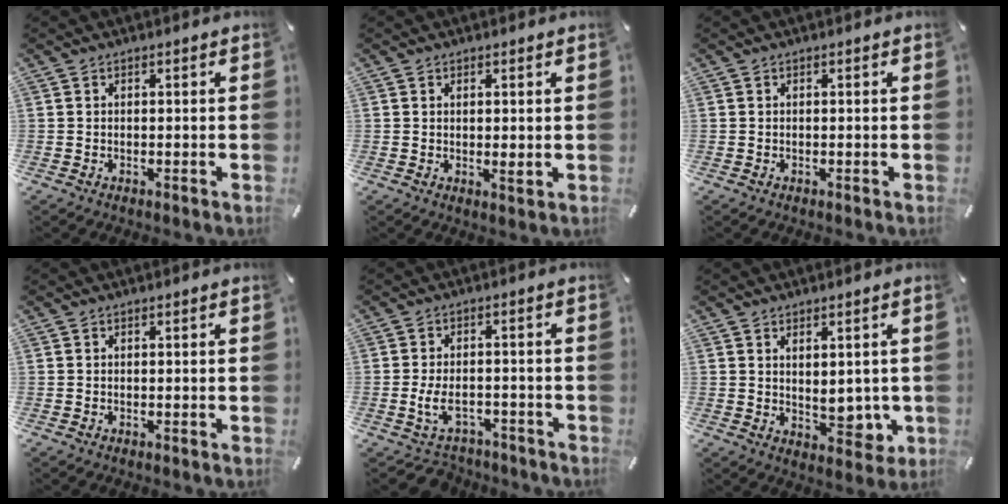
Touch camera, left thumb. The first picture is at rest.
{"total": 1.8, "force": [0.5, 0.7, 1.6], "torque": [-0.031, -0.002, 0.010]}
{"total": 0.0}
{"total": 0.0}
{"total": 6.8, "force": [-2.6, 4.3, 4.6], "torque": [-0.100, 0.010, -0.047]}
{"total": 5.4, "force": [0.9, 3.7, 3.8], "torque": [-0.032, -0.009, 0.016]}